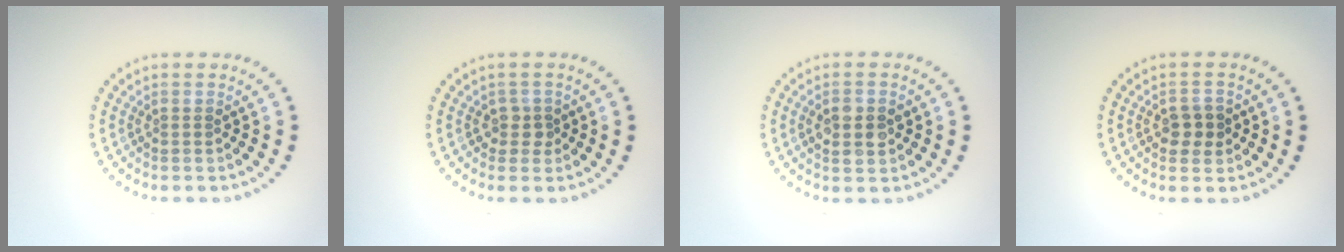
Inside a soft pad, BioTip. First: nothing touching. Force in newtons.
{"total": 1.4, "press": 1.2, "slide": 0.7}
{"total": 2.7, "press": 2.7, "slide": 0.2}
{"total": 2.2, "press": 2.2, "slide": 0.2}